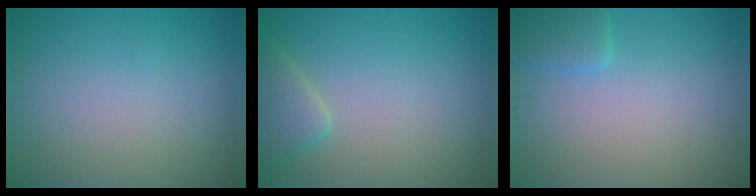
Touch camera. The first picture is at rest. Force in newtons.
{"total": 2.9, "press": 2.9, "slide": 0.2}
{"total": 2.3, "press": 2.3, "slide": 0.2}